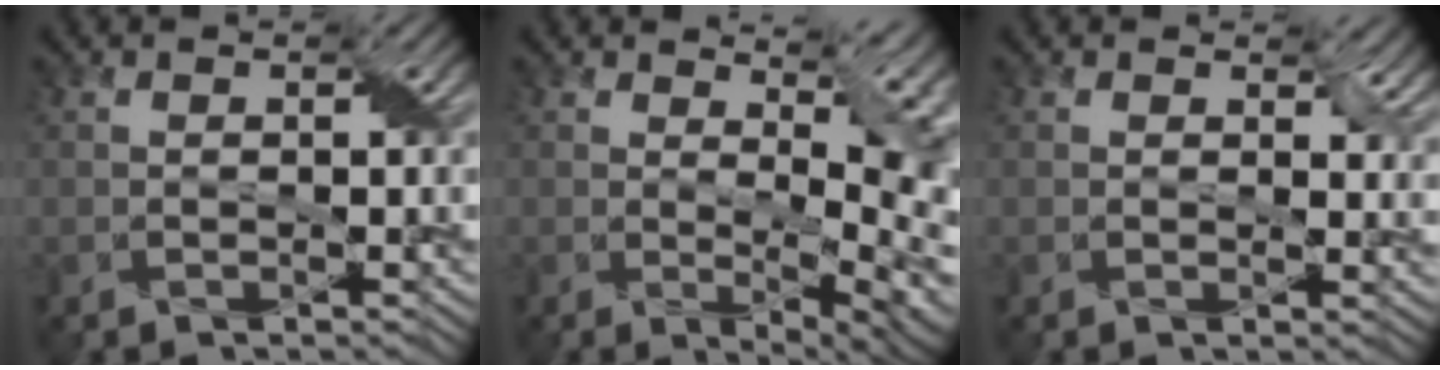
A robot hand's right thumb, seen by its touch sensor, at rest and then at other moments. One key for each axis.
{"total": 9.1, "fx": 2.2, "fy": 3.8, "fz": 8.0, "tx": -0.118, "ty": -0.015, "tz": 0.046}
{"total": 3.4, "fx": 1.5, "fy": 1.9, "fz": 2.3, "tx": -0.037, "ty": -0.009, "tz": 0.023}